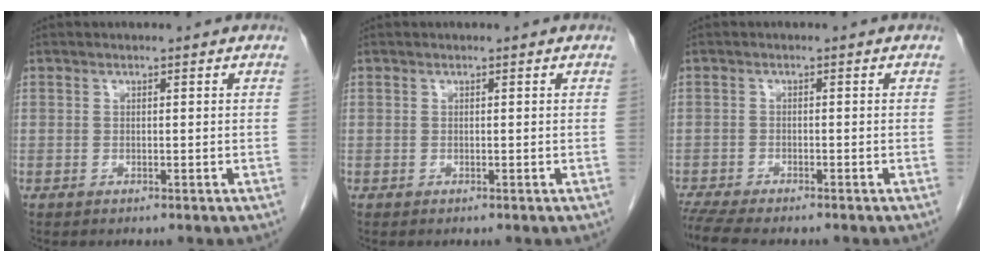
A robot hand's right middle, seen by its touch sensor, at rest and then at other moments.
{"total": 0.0}
{"total": 7.2, "force": [-6.3, 1.2, 3.4], "torque": [-0.057, -0.009, -0.100]}